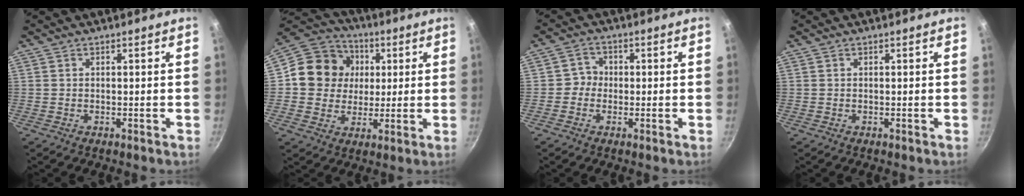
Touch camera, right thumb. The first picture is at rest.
{"total": 13.8, "force": [2.3, 12.6, 5.2], "torque": [-0.063, 0.014, 0.025]}
{"total": 3.1, "force": [-0.5, 2.9, 0.8], "torque": [0.013, 0.009, -0.018]}
{"total": 0.0}